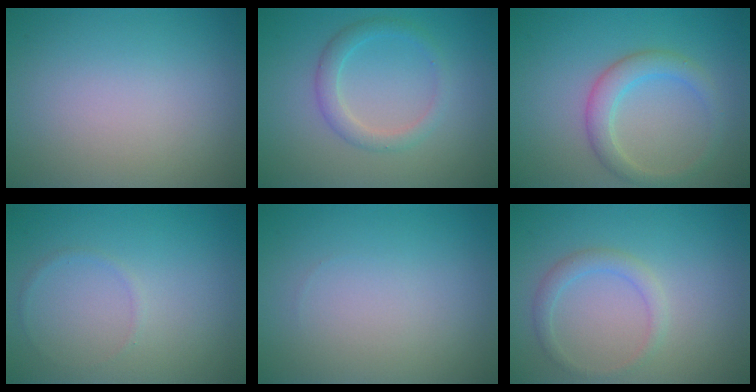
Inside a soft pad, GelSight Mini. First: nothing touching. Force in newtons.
{"total": 2.2, "press": 2.2, "slide": 0.0}
{"total": 3.0, "press": 3.0, "slide": 0.1}
{"total": 0.6, "press": 0.6, "slide": 0.1}
{"total": 0.0}
{"total": 1.7, "press": 1.7, "slide": 0.2}